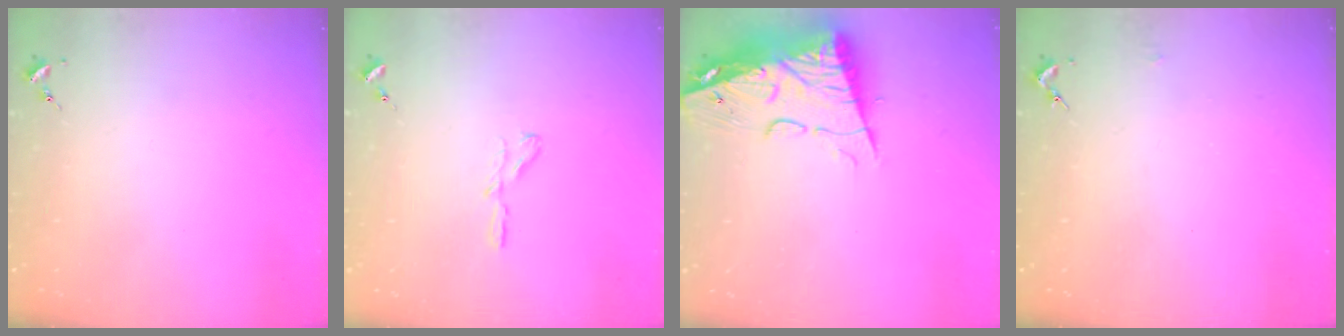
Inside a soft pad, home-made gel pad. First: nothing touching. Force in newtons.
{"total": 3.8, "press": 3.8, "slide": 0.3}
{"total": 14.9, "press": 14.8, "slide": 1.2}
{"total": 1.4, "press": 1.4, "slide": 0.1}